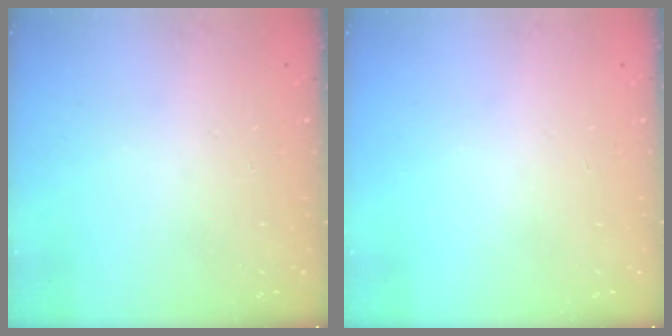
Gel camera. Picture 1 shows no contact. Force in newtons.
{"total": 0.0}